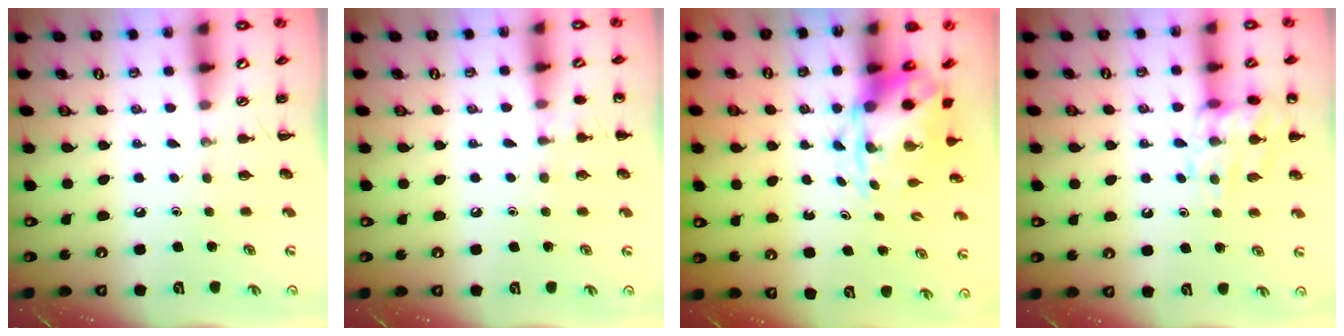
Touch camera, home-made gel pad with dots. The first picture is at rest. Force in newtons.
{"total": 5.9, "press": 5.7, "slide": 1.7}
{"total": 4.5, "press": 4.4, "slide": 1.1}
{"total": 14.2, "press": 14.0, "slide": 2.1}